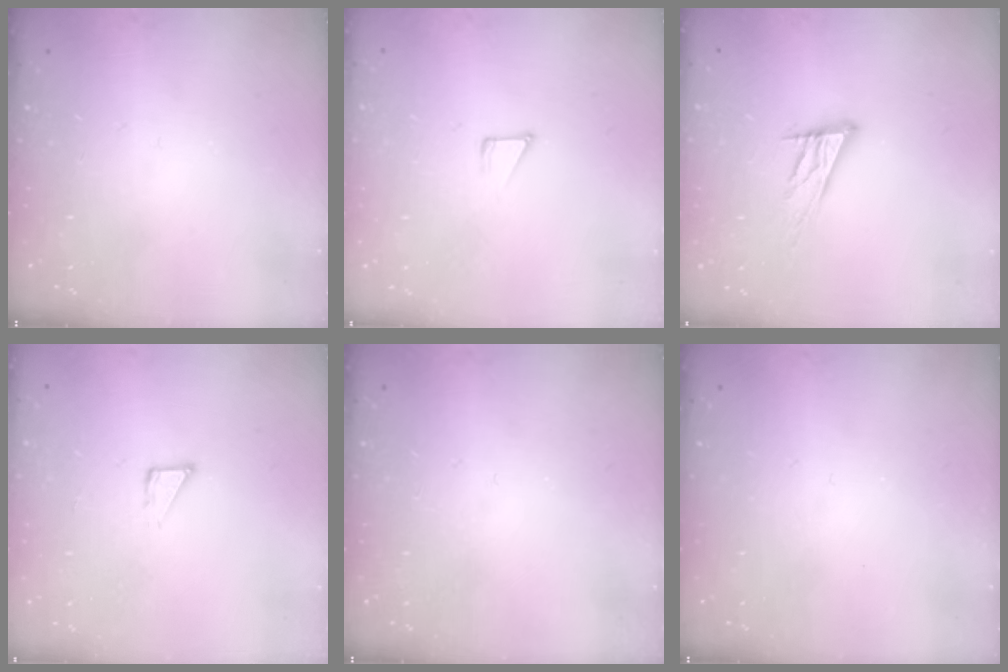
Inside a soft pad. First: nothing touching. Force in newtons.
{"total": 4.8, "press": 4.8, "slide": 0.4}
{"total": 12.7, "press": 12.4, "slide": 2.8}
{"total": 3.4, "press": 3.4, "slide": 0.3}
{"total": 0.0}
{"total": 0.0}